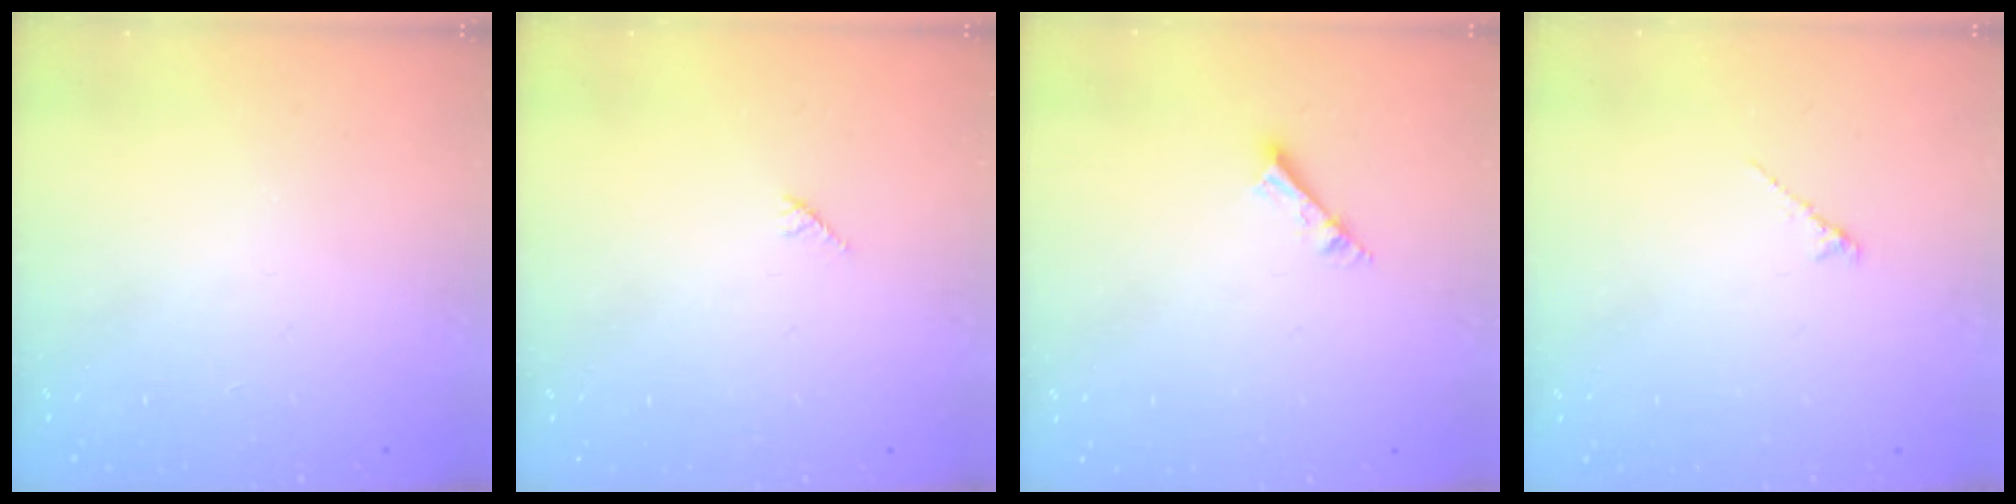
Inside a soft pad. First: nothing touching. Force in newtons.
{"total": 4.2, "press": 4.1, "slide": 0.7}
{"total": 3.8, "press": 3.8, "slide": 0.2}
{"total": 1.2, "press": 1.1, "slide": 0.4}